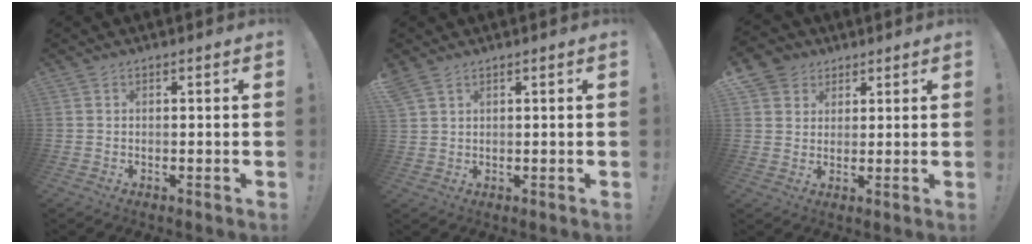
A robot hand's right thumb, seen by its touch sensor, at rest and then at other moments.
{"total": 2.8, "force": [2.1, 1.3, 1.3], "torque": [-0.019, -0.009, 0.040]}
{"total": 5.8, "force": [3.2, 4.7, 0.8], "torque": [-0.016, -0.018, 0.064]}